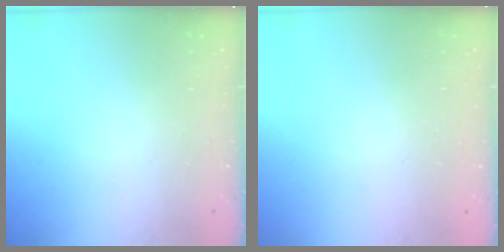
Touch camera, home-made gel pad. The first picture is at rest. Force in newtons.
{"total": 0.0}